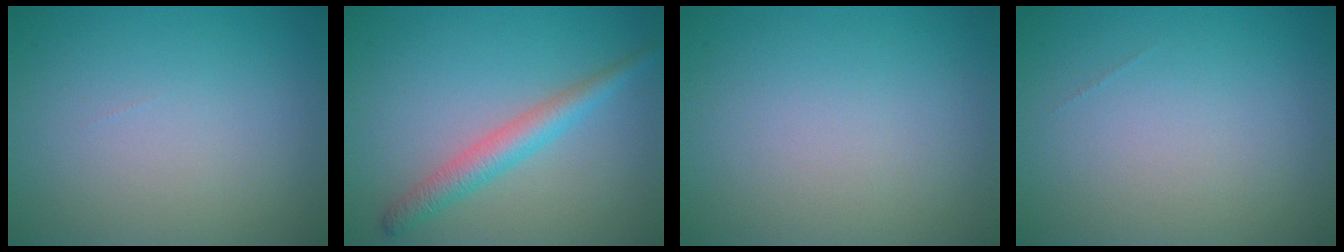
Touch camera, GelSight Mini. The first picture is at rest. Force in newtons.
{"total": 3.0, "press": 3.0, "slide": 0.1}
{"total": 0.0}
{"total": 0.0}